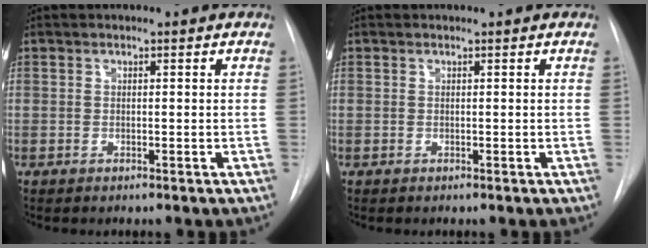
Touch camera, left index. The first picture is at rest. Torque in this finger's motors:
{"motor_torque": [0.00, 0.00, 0.00, 0.00]}